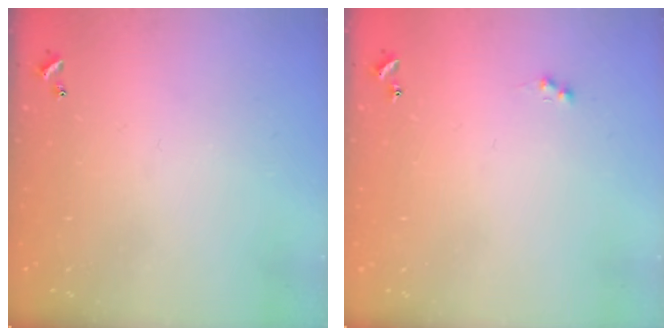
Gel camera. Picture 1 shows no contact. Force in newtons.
{"total": 1.0, "press": 0.9, "slide": 0.4}